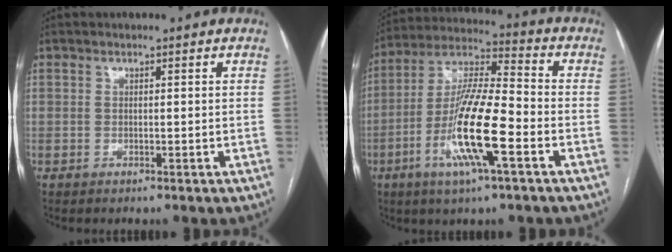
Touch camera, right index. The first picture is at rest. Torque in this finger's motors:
{"motor_torque": [0.75, -0.20, 0.51, 0.21]}